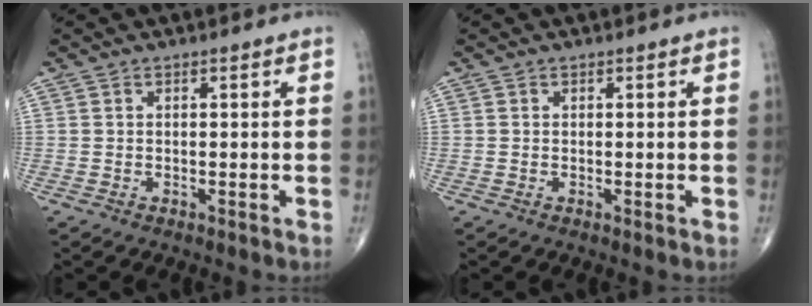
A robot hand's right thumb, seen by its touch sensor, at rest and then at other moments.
{"total": 0.0}